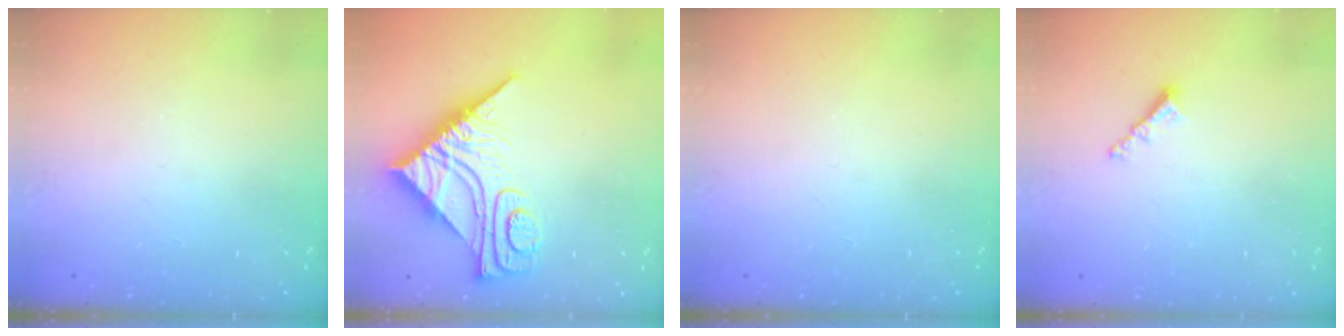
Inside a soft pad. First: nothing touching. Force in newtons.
{"total": 13.7, "press": 13.7, "slide": 1.2}
{"total": 0.0}
{"total": 3.5, "press": 3.5, "slide": 0.3}